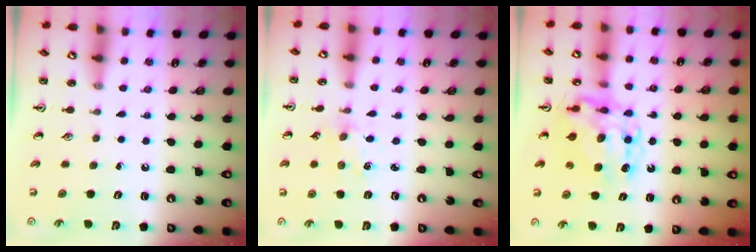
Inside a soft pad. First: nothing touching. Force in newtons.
{"total": 1.3, "press": 1.3, "slide": 0.2}
{"total": 10.0, "press": 10.0, "slide": 0.8}